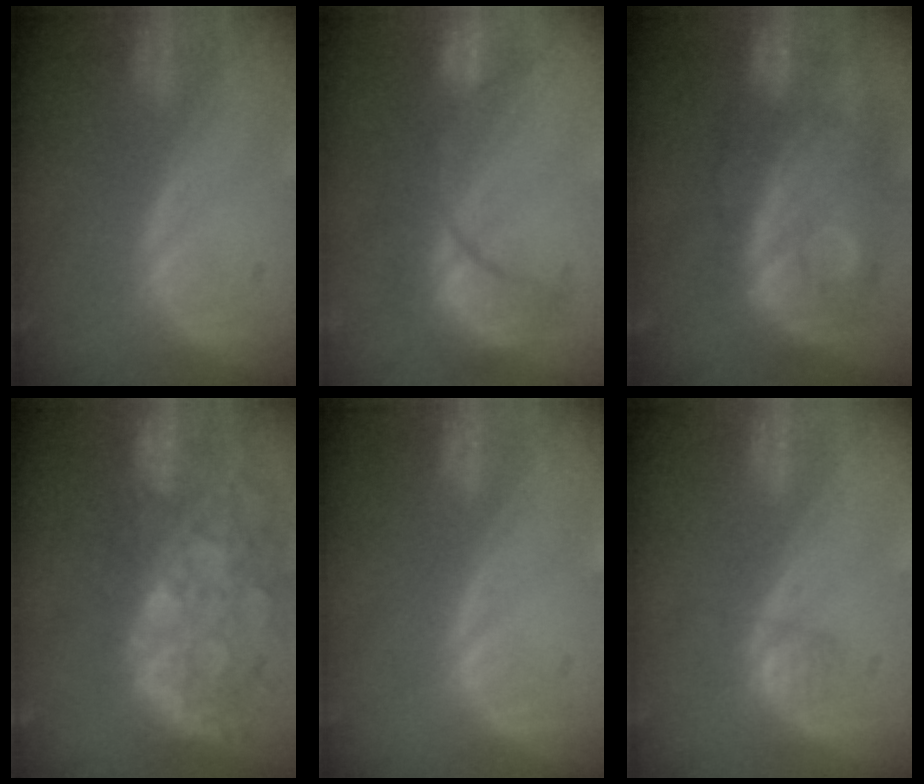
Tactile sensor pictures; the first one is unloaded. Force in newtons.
{"total": 8.3, "press": 8.2, "slide": 1.1}
{"total": 11.6, "press": 9.8, "slide": 6.1}
{"total": 13.6, "press": 11.1, "slide": 7.9}
{"total": 0.0}
{"total": 1.9, "press": 1.7, "slide": 0.8}